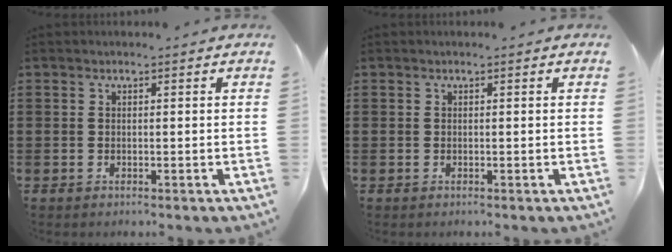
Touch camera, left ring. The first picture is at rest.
{"total": 0.0}